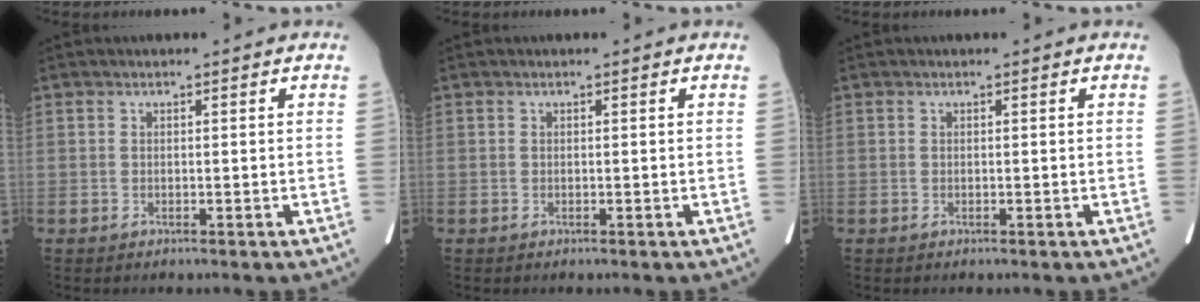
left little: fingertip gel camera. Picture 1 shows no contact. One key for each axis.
{"total": 0.0}
{"total": 0.0}